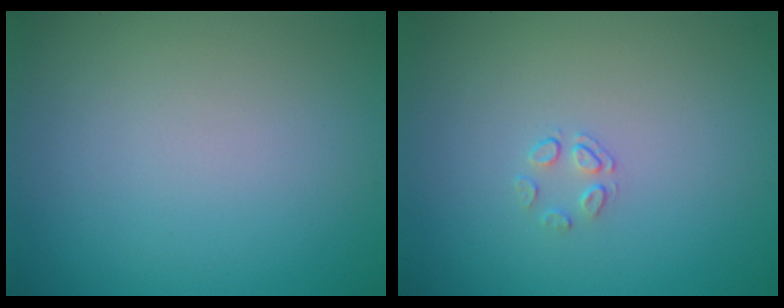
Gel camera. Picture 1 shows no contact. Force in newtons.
{"total": 1.1, "press": 0.5, "slide": 1.0}